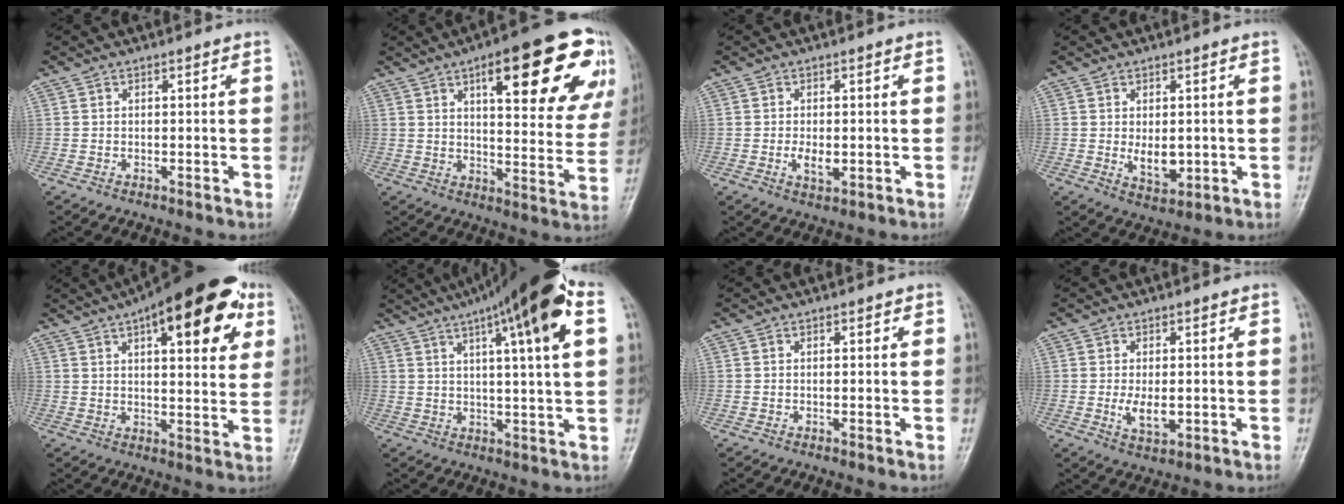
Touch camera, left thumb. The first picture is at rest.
{"total": 23.9, "force": [11.5, 7.8, 19.5], "torque": [-0.220, -0.020, 0.154]}
{"total": 3.5, "force": [-0.5, 2.0, 2.8], "torque": [-0.048, -0.005, -0.009]}
{"total": 5.2, "force": [0.0, 3.3, 4.0], "torque": [-0.049, -0.012, 0.008]}
{"total": 21.8, "force": [10.1, 8.3, 17.5], "torque": [-0.219, -0.004, 0.135]}
{"total": 18.1, "force": [8.0, 2.9, 16.0], "torque": [-0.240, 0.011, 0.115]}
{"total": 0.7, "force": [0.3, 0.5, 0.4], "torque": [0.003, 0.000, 0.000]}
{"total": 4.5, "force": [-0.5, 2.5, 3.7], "torque": [-0.064, -0.010, -0.006]}